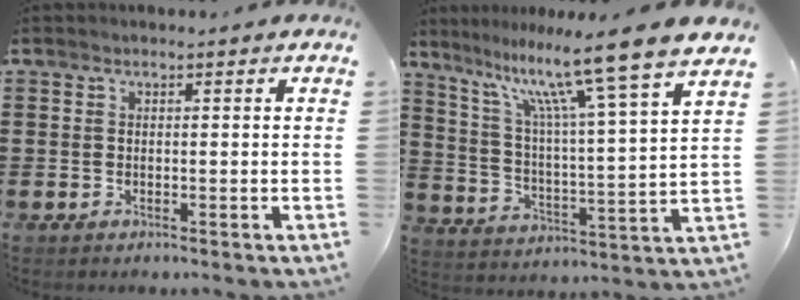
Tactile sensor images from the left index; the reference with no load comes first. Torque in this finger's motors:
{"motor_torque": [1.39, -0.75, 1.05, 0.21]}